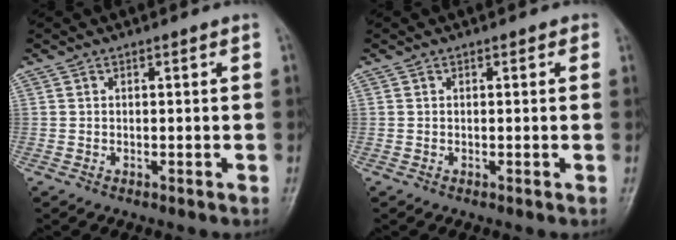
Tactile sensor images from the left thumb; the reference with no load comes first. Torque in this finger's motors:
{"motor_torque": [-0.13, -0.09, -0.28, 0.09, 0.04]}